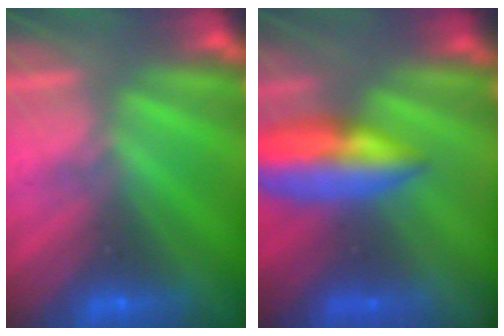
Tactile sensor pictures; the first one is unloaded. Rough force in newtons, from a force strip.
{"total": 6.8}